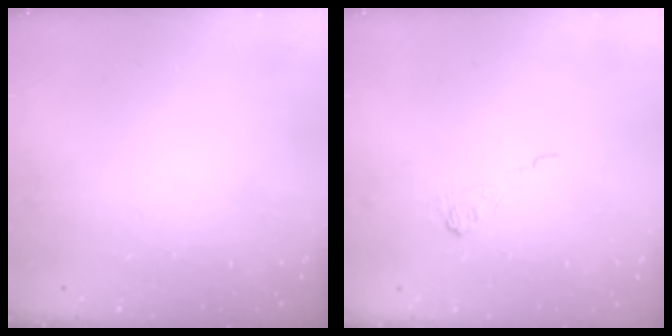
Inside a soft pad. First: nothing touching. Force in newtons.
{"total": 2.5, "press": 2.1, "slide": 1.4}